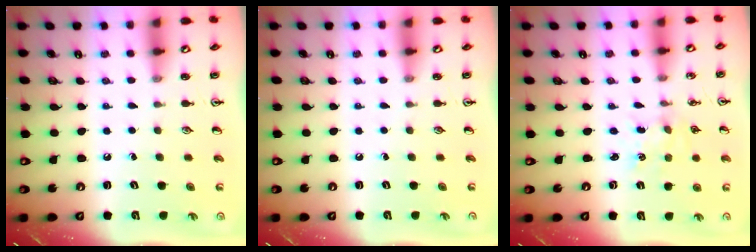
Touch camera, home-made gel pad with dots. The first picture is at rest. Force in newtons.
{"total": 0.0}
{"total": 1.6, "press": 1.6, "slide": 0.3}